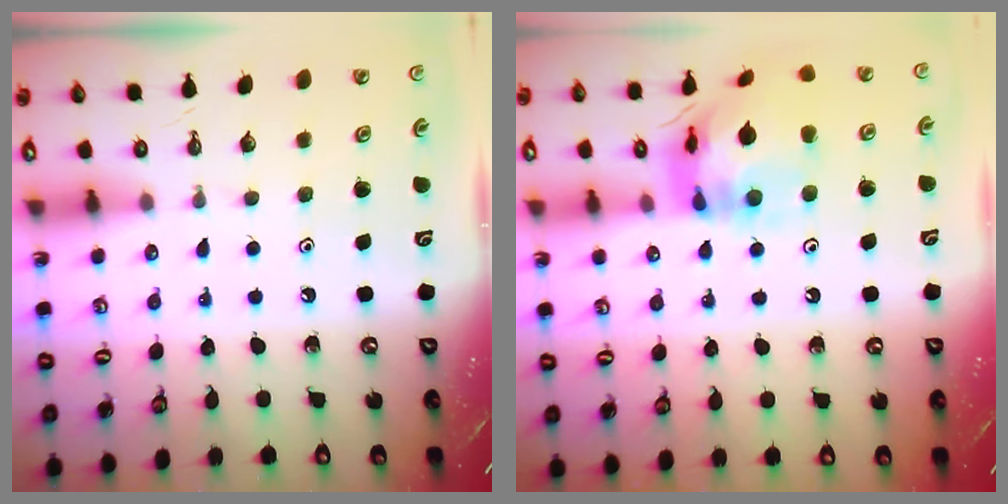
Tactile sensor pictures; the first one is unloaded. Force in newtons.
{"total": 15.0, "press": 14.9, "slide": 1.7}